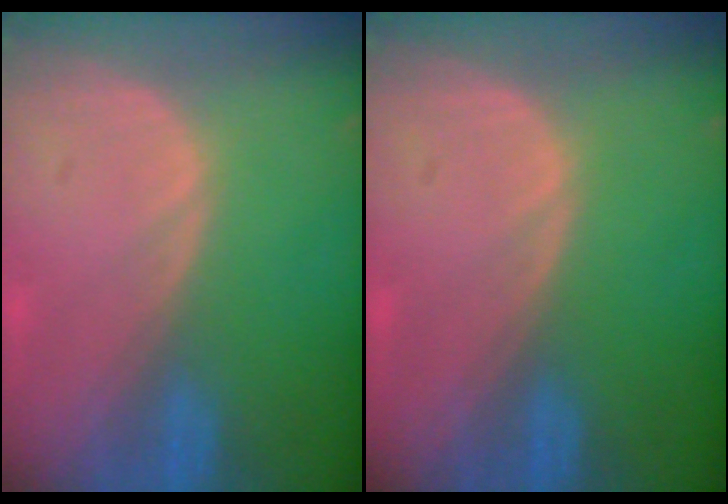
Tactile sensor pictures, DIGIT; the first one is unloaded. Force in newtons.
{"total": 0.0}